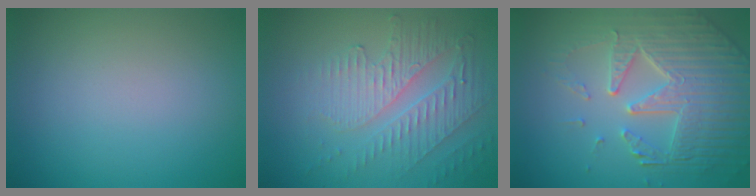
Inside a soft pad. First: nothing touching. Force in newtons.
{"total": 5.5, "press": 3.6, "slide": 4.1}
{"total": 7.6, "press": 5.5, "slide": 5.2}